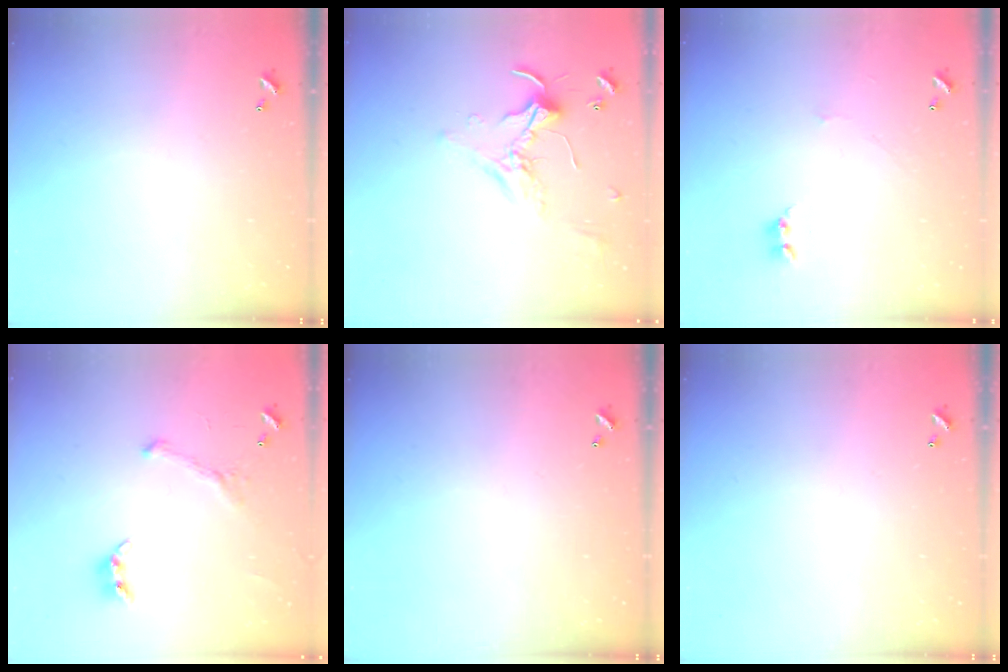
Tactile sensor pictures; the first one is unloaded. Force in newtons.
{"total": 1.7, "press": 1.6, "slide": 0.2}
{"total": 0.9, "press": 0.8, "slide": 0.4}
{"total": 2.0, "press": 2.0, "slide": 0.4}
{"total": 0.0}
{"total": 0.0}